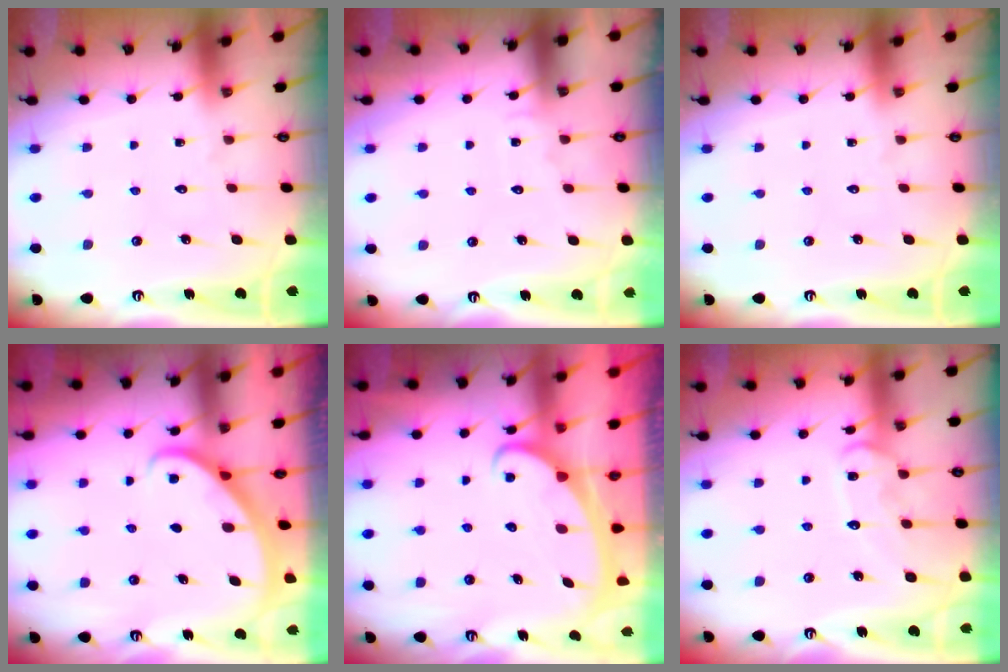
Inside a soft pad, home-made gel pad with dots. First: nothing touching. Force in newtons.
{"total": 3.8, "press": 3.8, "slide": 0.3}
{"total": 0.0}
{"total": 2.3, "press": 2.3, "slide": 0.2}
{"total": 2.3, "press": 2.2, "slide": 0.3}
{"total": 12.3, "press": 12.3, "slide": 0.9}